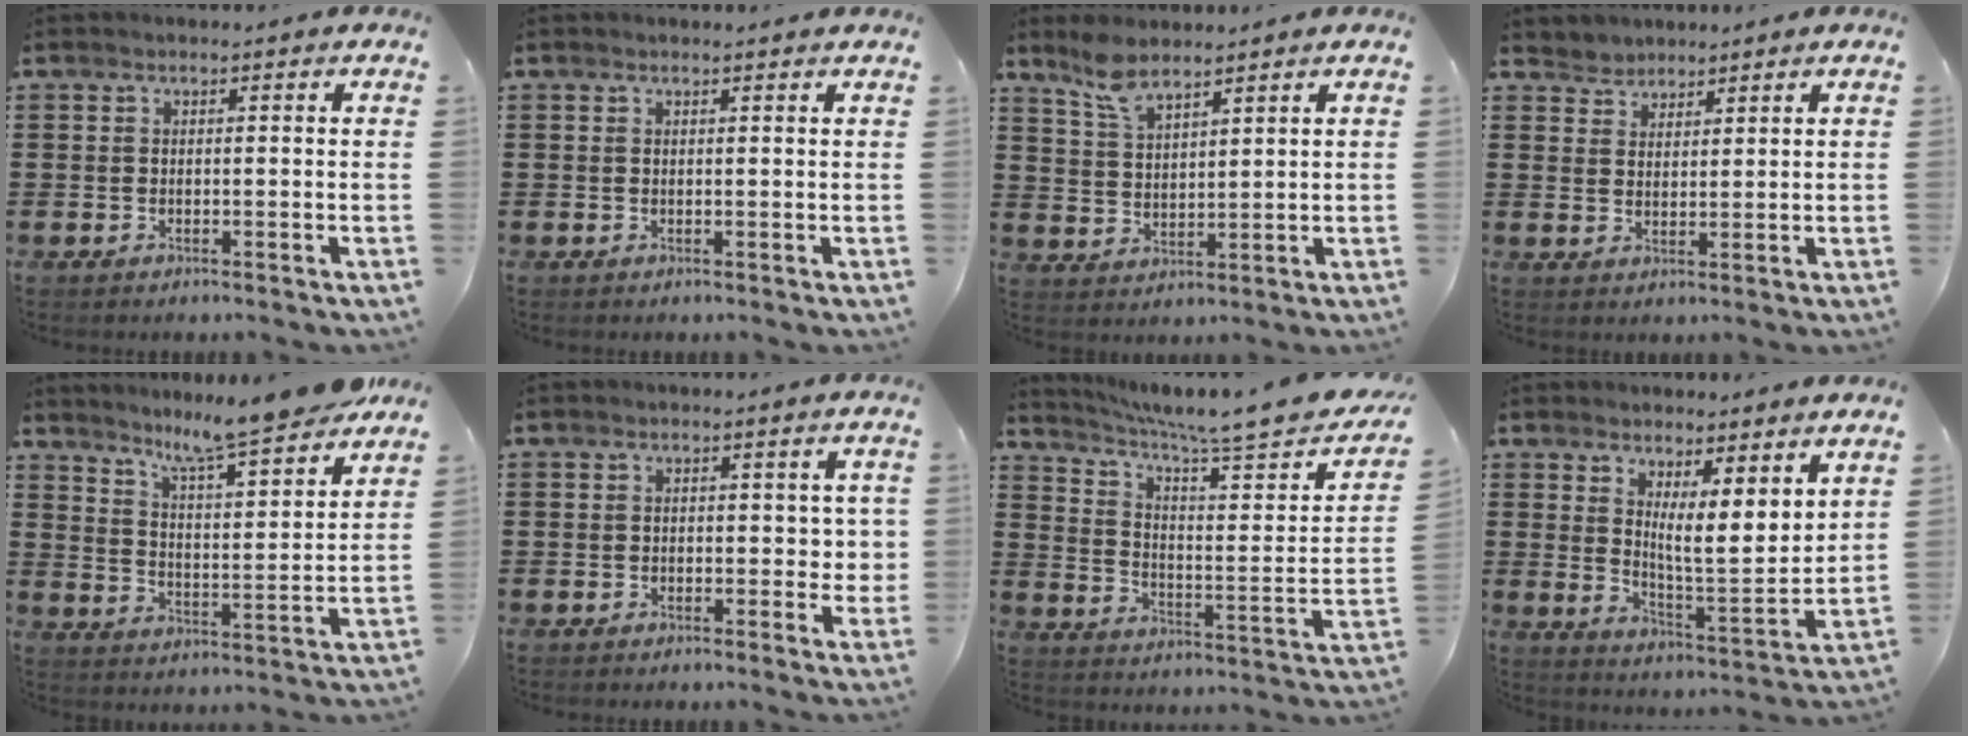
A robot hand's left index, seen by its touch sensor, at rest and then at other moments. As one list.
[{"total": 0.6, "force": [0.6, -0.1, 0.0], "torque": [-0.002, -0.001, 0.012]}, {"total": 5.6, "force": [4.7, 1.9, 2.5], "torque": [-0.063, -0.005, 0.087]}, {"total": 2.8, "force": [2.3, 1.2, -0.9], "torque": [0.005, 0.001, 0.045]}, {"total": 8.3, "force": [7.7, -1.0, 2.9], "torque": [-0.078, -0.056, 0.125]}, {"total": 2.8, "force": [0.3, 1.7, 2.3], "torque": [-0.030, 0.003, -0.001]}, {"total": 7.1, "force": [5.9, 0.1, 4.1], "torque": [-0.089, -0.047, 0.087]}, {"total": 5.1, "force": [4.2, 0.8, 2.9], "torque": [-0.057, -0.040, 0.067]}]